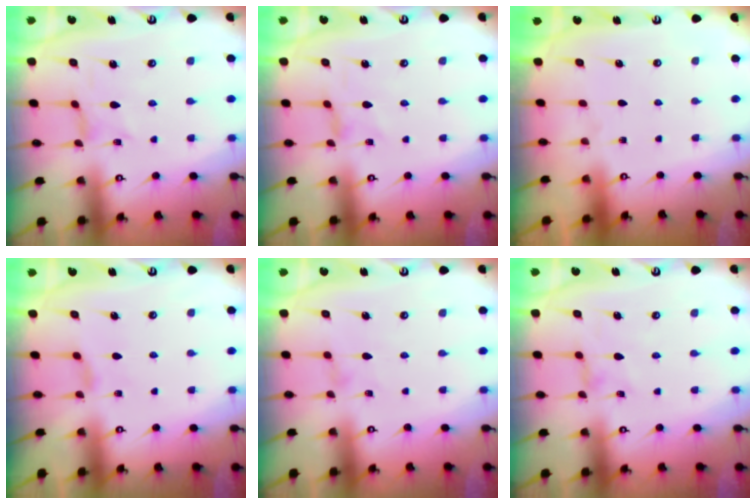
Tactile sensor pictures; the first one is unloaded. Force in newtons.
{"total": 1.1, "press": 1.0, "slide": 0.4}
{"total": 0.0}
{"total": 3.3, "press": 3.3, "slide": 0.5}
{"total": 0.0}
{"total": 0.5, "press": 0.5, "slide": 0.2}